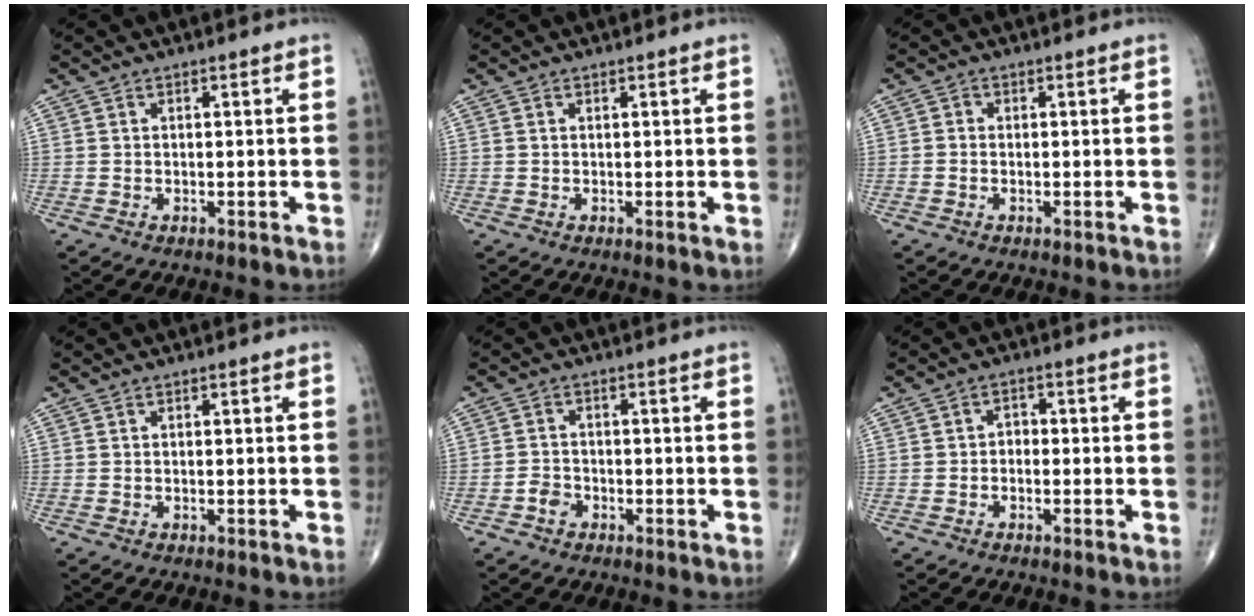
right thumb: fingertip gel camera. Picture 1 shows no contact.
{"total": 0.5, "force": [0.1, 0.1, 0.5], "torque": [-0.014, -0.003, 0.002]}
{"total": 0.9, "force": [-0.4, 0.8, 0.4], "torque": [-0.001, 0.002, -0.010]}
{"total": 0.0}
{"total": 2.4, "force": [-1.4, 1.8, 0.9], "torque": [-0.011, 0.010, -0.028]}
{"total": 1.9, "force": [-0.6, 1.5, 1.1], "torque": [-0.004, 0.010, -0.017]}